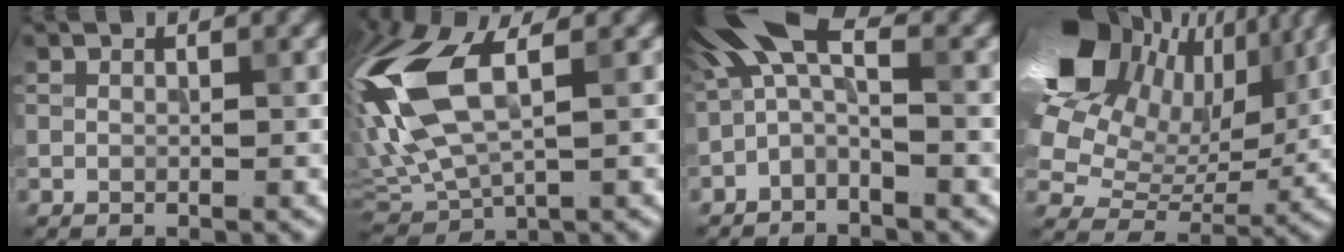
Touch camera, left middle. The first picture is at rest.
{"total": 12.3, "force": [1.8, 6.1, 10.5], "torque": [-0.260, 0.011, 0.032]}
{"total": 4.9, "force": [-0.4, 2.0, 4.4], "torque": [-0.087, 0.022, -0.026]}
{"total": 14.1, "force": [6.8, 9.3, 8.1], "torque": [-0.193, 0.028, 0.127]}